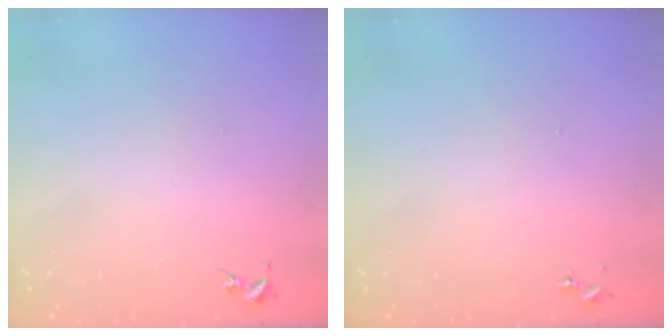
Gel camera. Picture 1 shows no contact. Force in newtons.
{"total": 0.0}